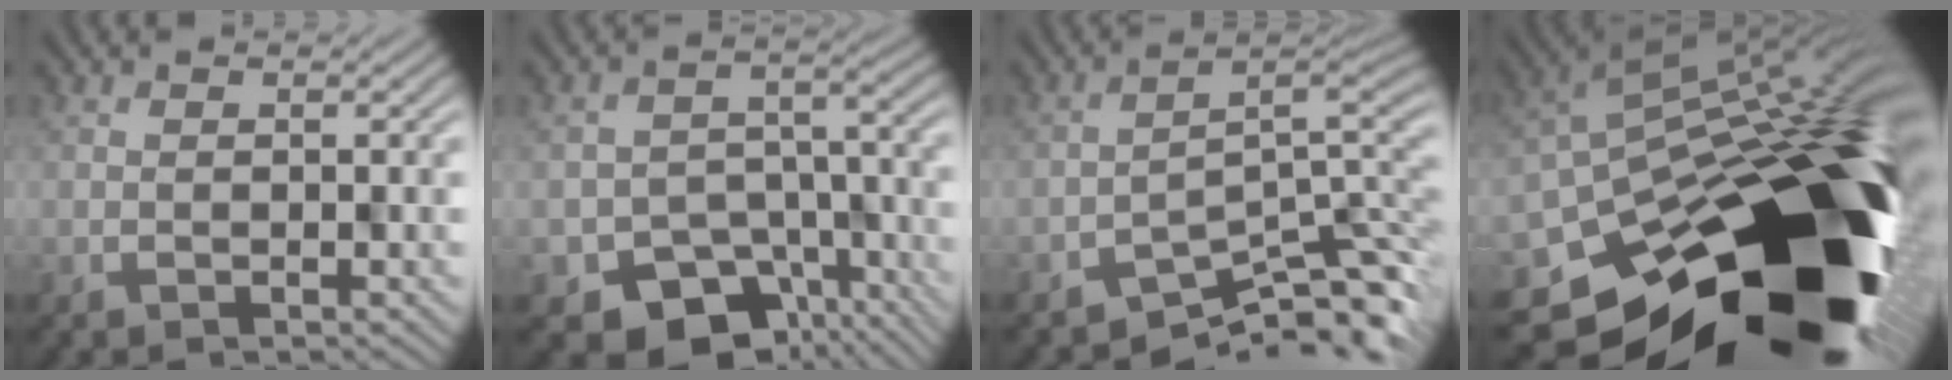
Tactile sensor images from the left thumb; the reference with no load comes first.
{"total": 10.5, "force": [-6.5, 6.8, 4.7], "torque": [-0.068, -0.031, -0.085]}
{"total": 7.6, "force": [-5.0, 2.1, 5.3], "torque": [-0.071, -0.010, -0.081]}
{"total": 19.8, "force": [-9.8, 11.6, 12.8], "torque": [-0.172, -0.039, -0.127]}